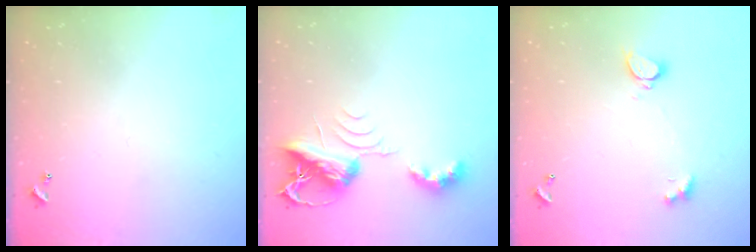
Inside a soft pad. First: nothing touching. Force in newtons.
{"total": 7.7, "press": 7.7, "slide": 0.5}
{"total": 2.3, "press": 2.2, "slide": 0.7}